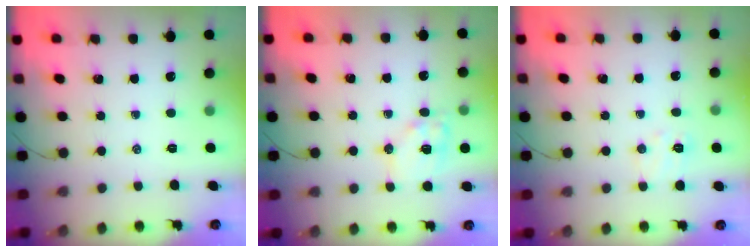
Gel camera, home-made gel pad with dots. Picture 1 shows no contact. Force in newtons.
{"total": 10.5, "press": 10.4, "slide": 1.4}
{"total": 5.1, "press": 4.9, "slide": 1.1}